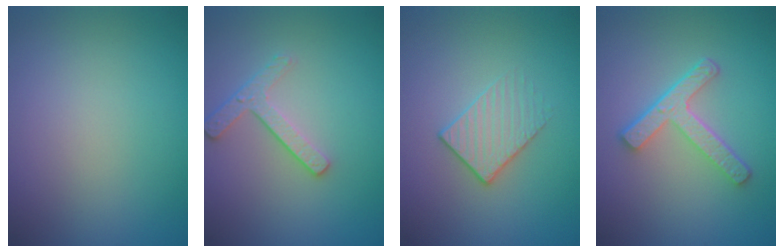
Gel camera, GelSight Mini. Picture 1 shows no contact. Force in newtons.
{"total": 2.6, "press": 2.2, "slide": 1.3}
{"total": 1.8, "press": 1.4, "slide": 1.1}
{"total": 4.4, "press": 3.3, "slide": 2.9}